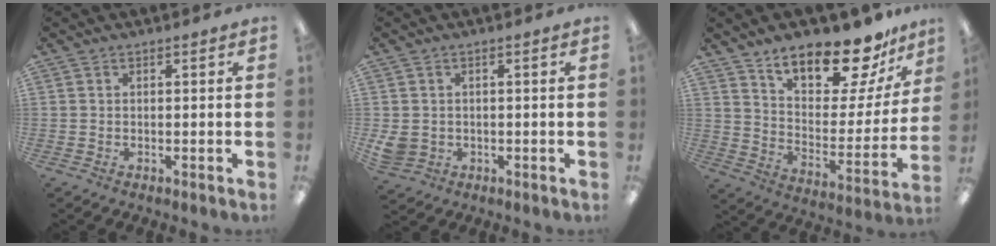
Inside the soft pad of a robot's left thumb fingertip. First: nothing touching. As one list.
[{"total": 3.4, "force": [-0.1, 3.2, 1.2], "torque": [-0.030, 0.003, 0.000]}, {"total": 19.2, "force": [15.7, 6.5, 9.0], "torque": [-0.139, -0.115, 0.267]}]